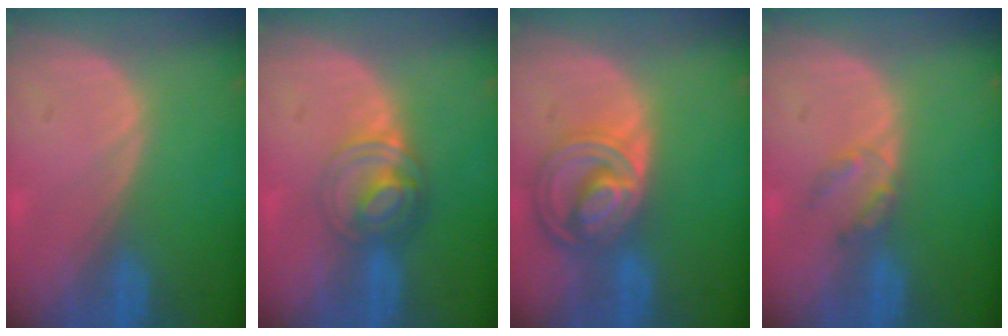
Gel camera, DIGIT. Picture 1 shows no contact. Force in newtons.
{"total": 6.2, "press": 5.3, "slide": 3.2}
{"total": 8.5, "press": 7.3, "slide": 4.3}
{"total": 2.5, "press": 2.5, "slide": 0.3}